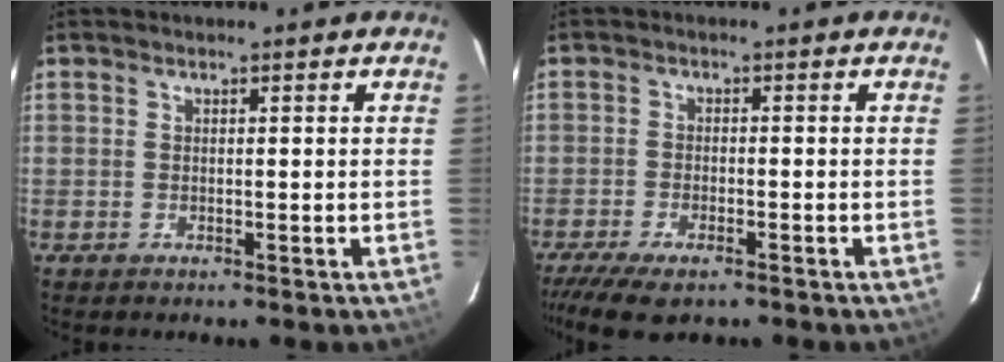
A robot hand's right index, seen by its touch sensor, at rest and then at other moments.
{"total": 9.2, "force": [-6.9, 3.0, 5.4], "torque": [-0.132, -0.030, -0.121]}